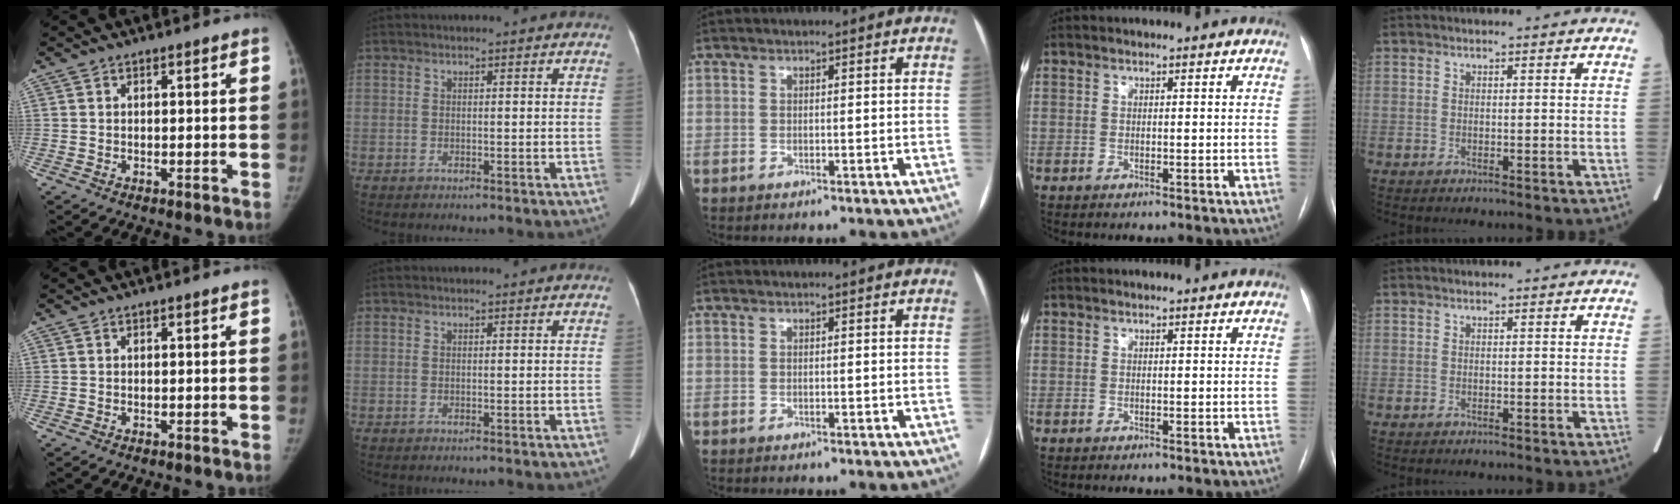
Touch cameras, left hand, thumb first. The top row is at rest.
{}